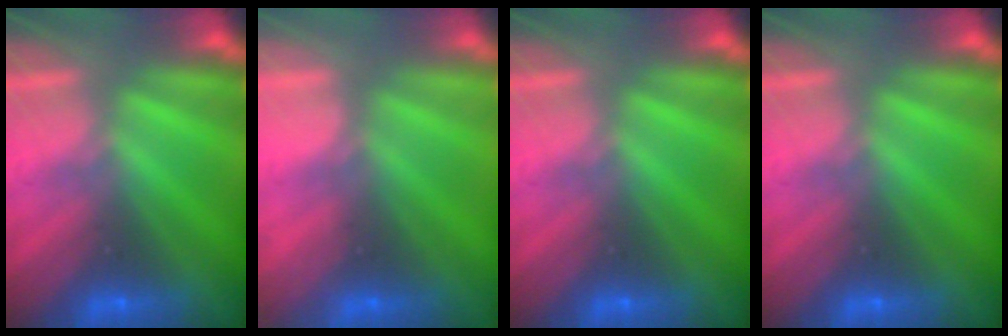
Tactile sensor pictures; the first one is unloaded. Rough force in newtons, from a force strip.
{"total": 2.3}
{"total": 0.0}
{"total": 0.0}